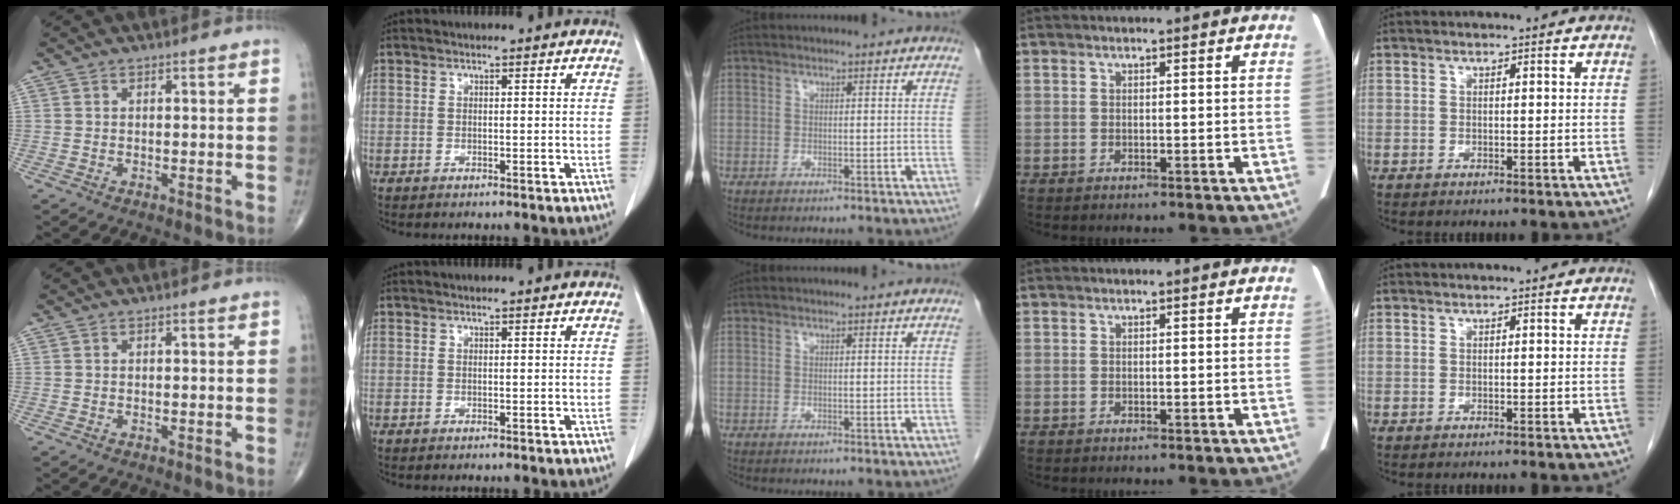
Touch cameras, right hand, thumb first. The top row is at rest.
{}